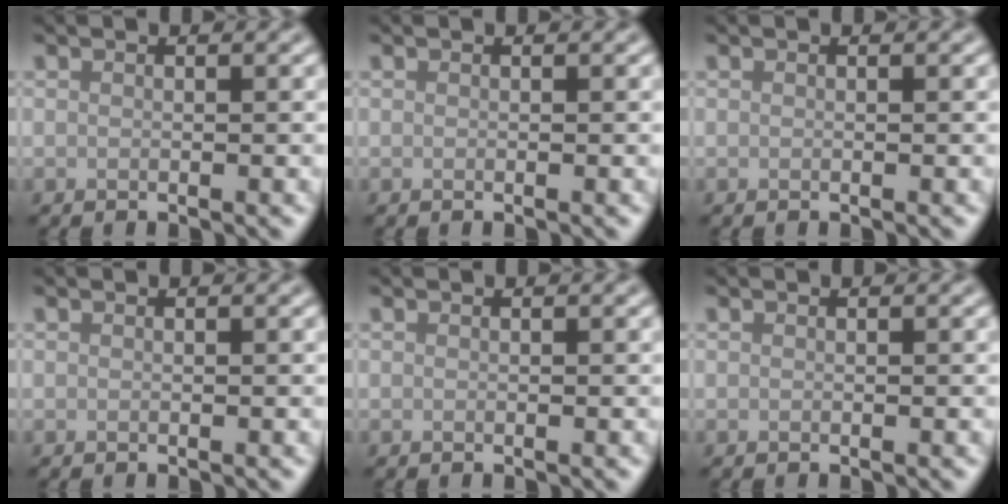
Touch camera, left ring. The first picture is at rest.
{"total": 0.0}
{"total": 0.0}
{"total": 0.0}
{"total": 0.0}
{"total": 0.0}